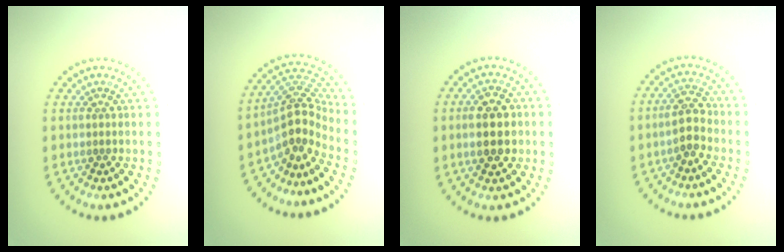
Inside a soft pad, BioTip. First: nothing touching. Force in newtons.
{"total": 4.1, "press": 2.9, "slide": 2.9}
{"total": 5.0, "press": 5.0, "slide": 0.3}
{"total": 2.7, "press": 2.5, "slide": 0.8}